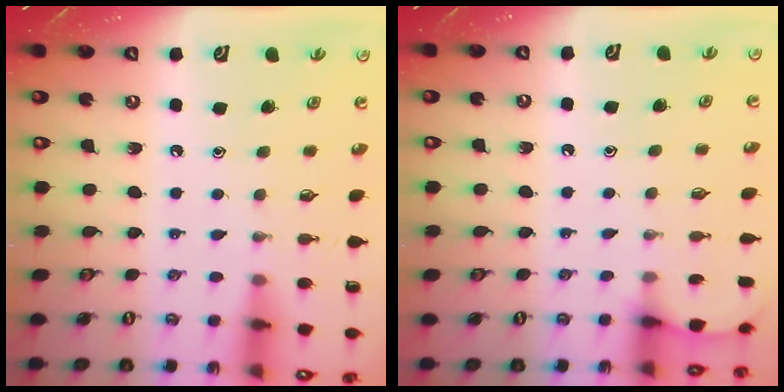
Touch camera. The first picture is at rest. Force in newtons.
{"total": 3.0, "press": 3.0, "slide": 0.5}